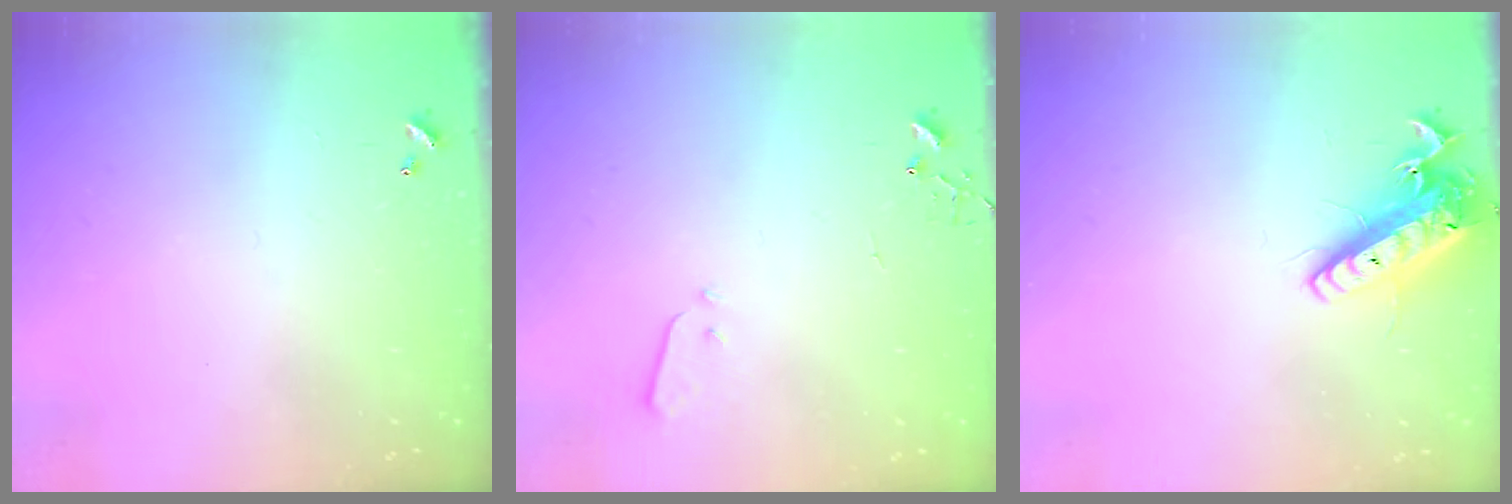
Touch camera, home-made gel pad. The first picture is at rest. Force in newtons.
{"total": 2.2, "press": 2.1, "slide": 0.3}
{"total": 15.0, "press": 14.7, "slide": 3.1}